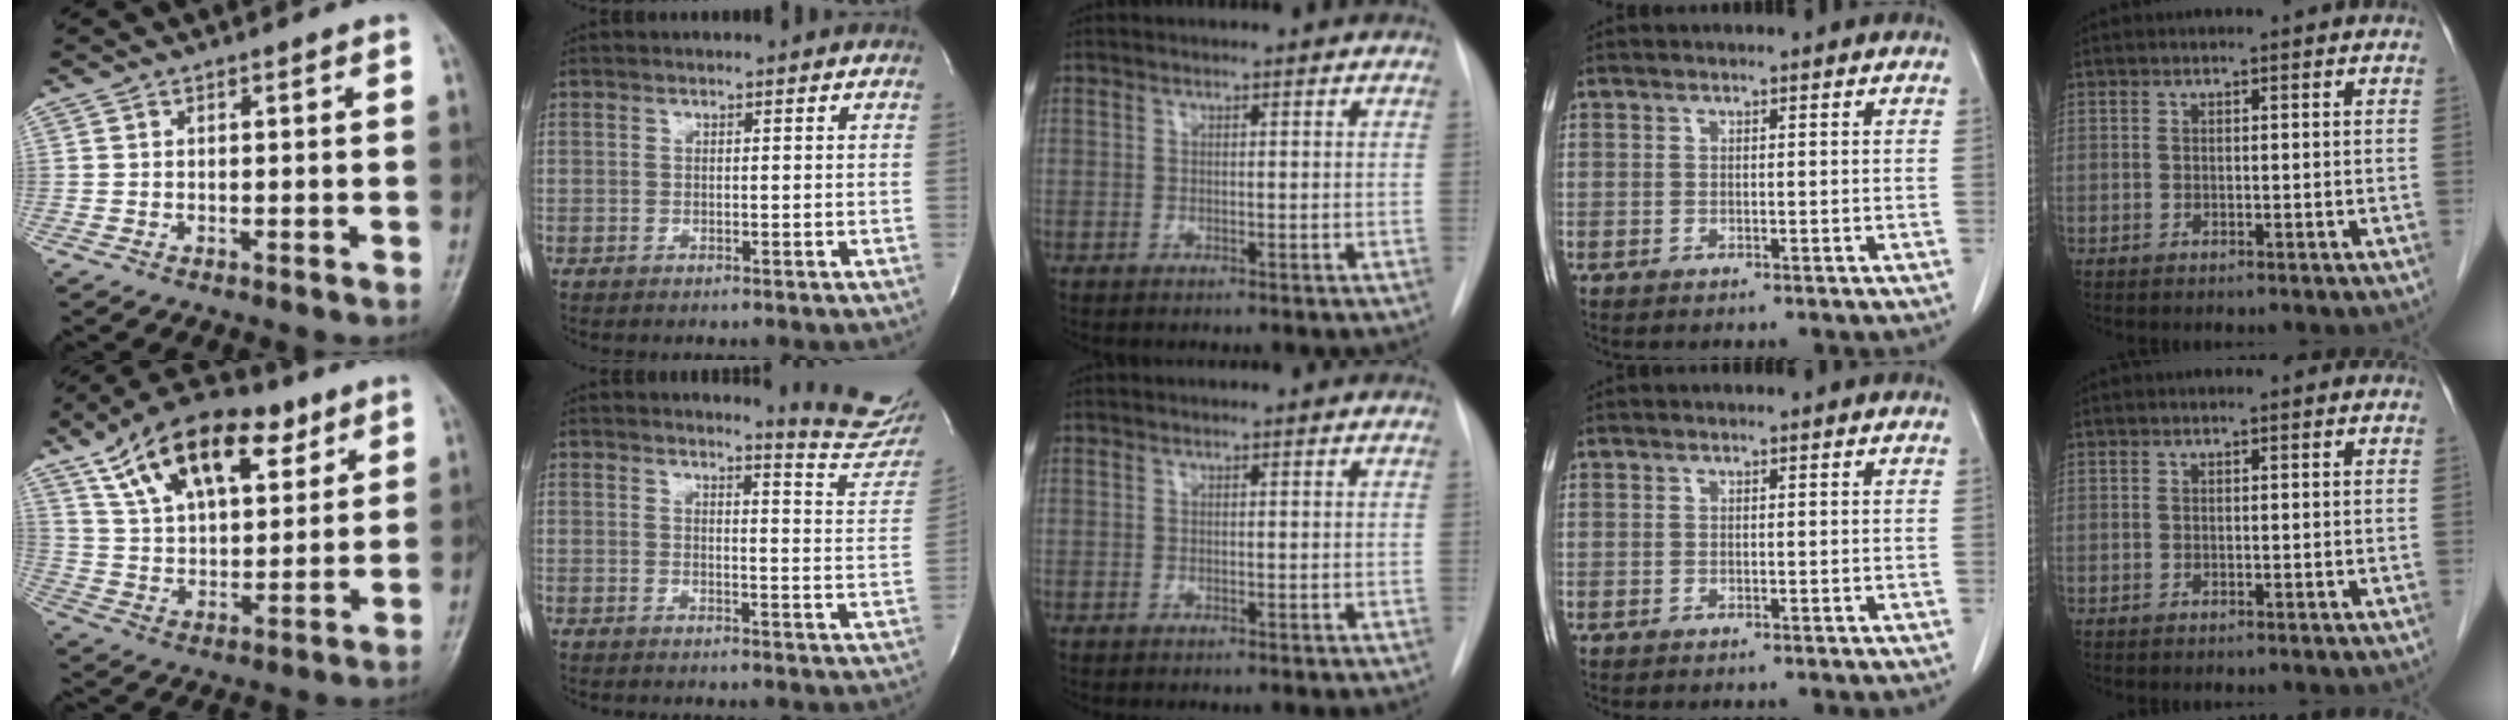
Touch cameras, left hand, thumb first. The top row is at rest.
{"thumb": {"total": 19.2, "force": [10.0, 10.1, 12.9], "torque": [-0.178, -0.019, 0.174]}, "index": {"total": 9.7, "force": [9.6, -0.4, 1.1], "torque": [-0.006, -0.091, 0.091]}}